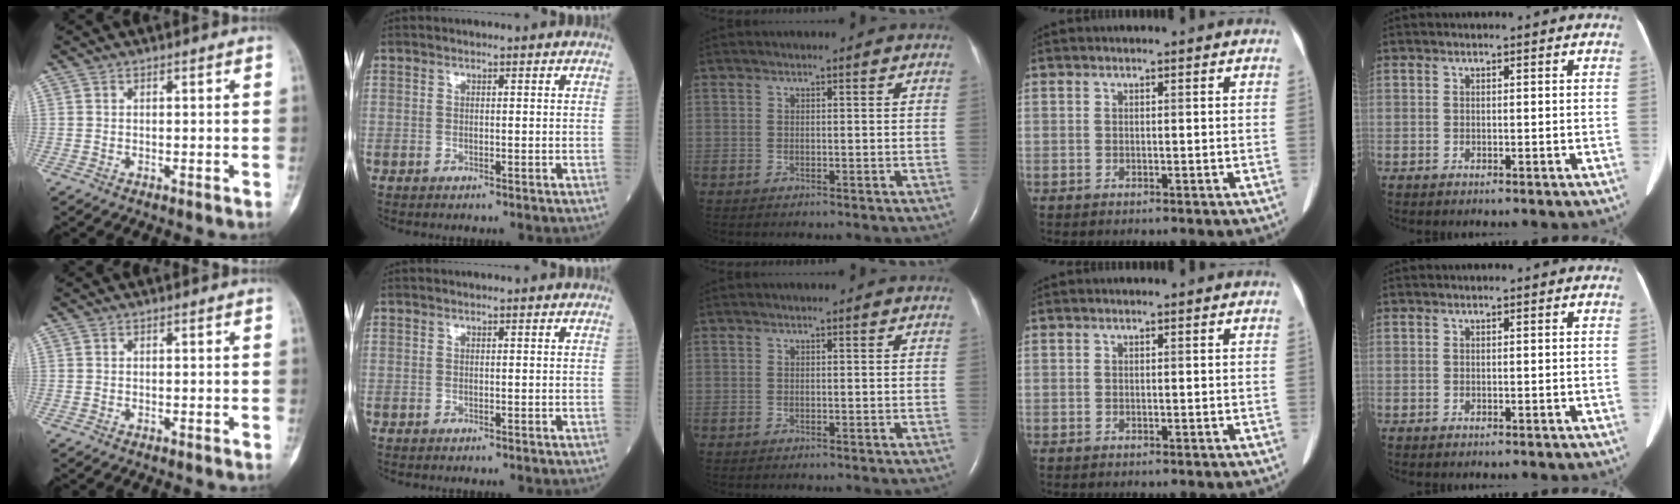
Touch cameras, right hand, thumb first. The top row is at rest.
{}